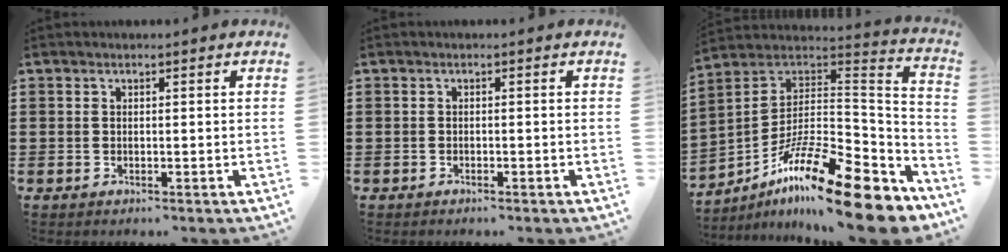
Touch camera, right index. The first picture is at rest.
{"total": 0.5, "force": [-0.5, 0.1, 0.1], "torque": [-0.004, -0.001, -0.010]}
{"total": 19.7, "force": [-12.9, 4.4, 14.3], "torque": [-0.233, 0.039, -0.220]}